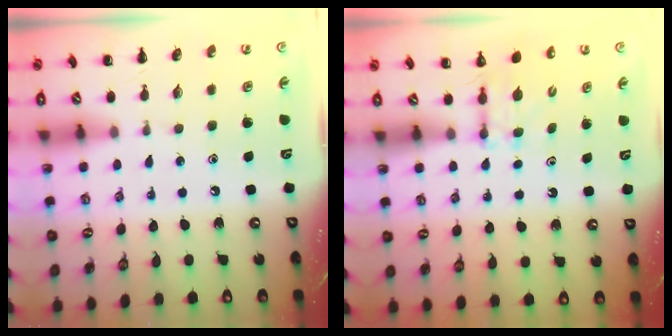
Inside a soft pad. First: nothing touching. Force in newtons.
{"total": 2.7, "press": 2.5, "slide": 1.1}